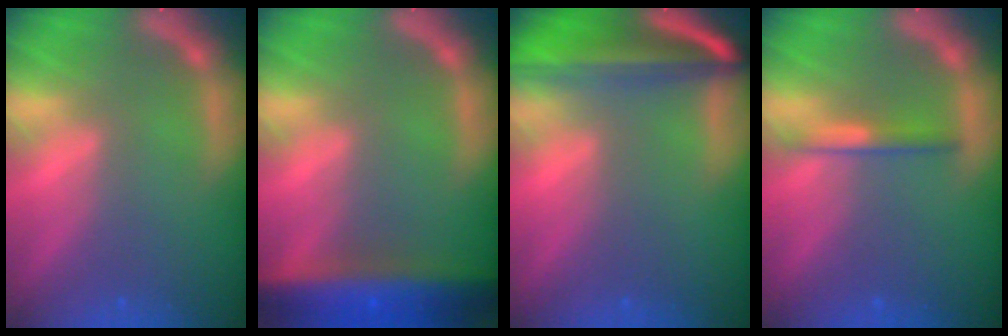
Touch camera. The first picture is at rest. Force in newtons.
{"total": 9.6}
{"total": 10.0}
{"total": 2.0}